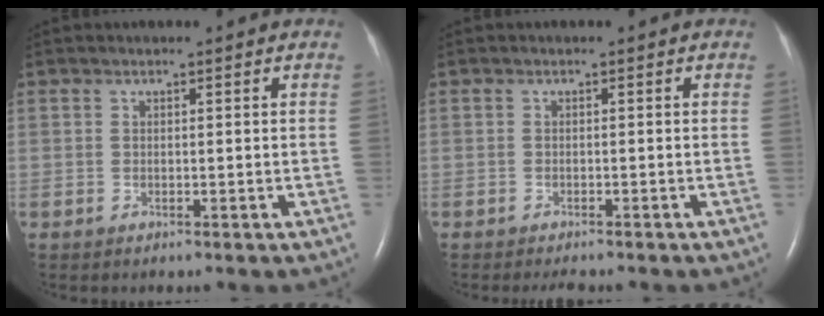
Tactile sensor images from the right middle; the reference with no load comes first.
{"total": 2.2, "force": [-1.9, 0.5, 0.9], "torque": [-0.015, -0.005, -0.021]}